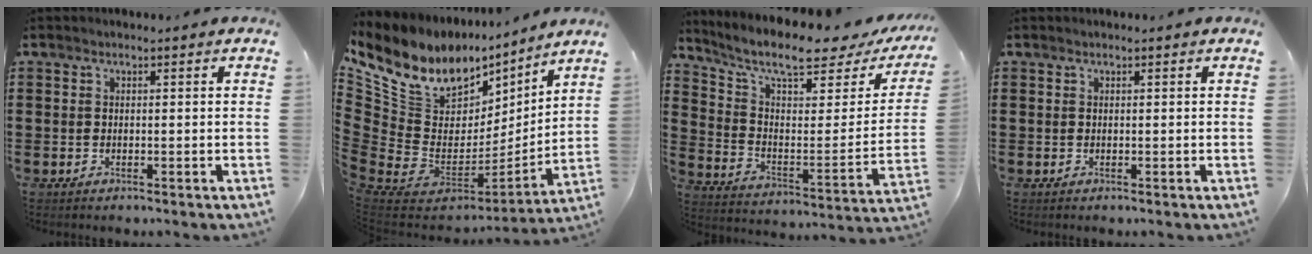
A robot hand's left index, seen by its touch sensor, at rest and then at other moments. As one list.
[{"total": 11.7, "force": [6.8, 8.0, 5.1], "torque": [-0.134, -0.068, 0.121]}, {"total": 8.8, "force": [6.9, 1.6, 5.2], "torque": [-0.119, -0.050, 0.113]}, {"total": 0.0}]